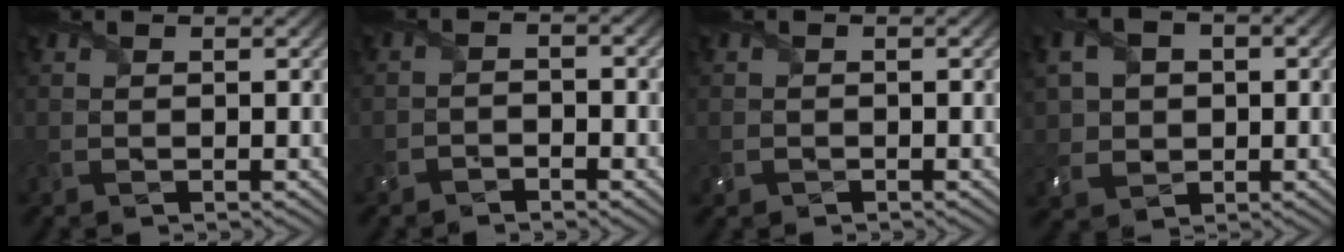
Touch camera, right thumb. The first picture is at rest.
{"total": 2.2, "force": [-2.0, 0.9, 0.6], "torque": [0.002, 0.005, -0.039]}
{"total": 0.9, "force": [-0.7, 0.7, 0.0], "torque": [-0.001, -0.004, -0.015]}
{"total": 6.7, "force": [0.9, 5.4, 3.8], "torque": [-0.122, 0.006, 0.020]}